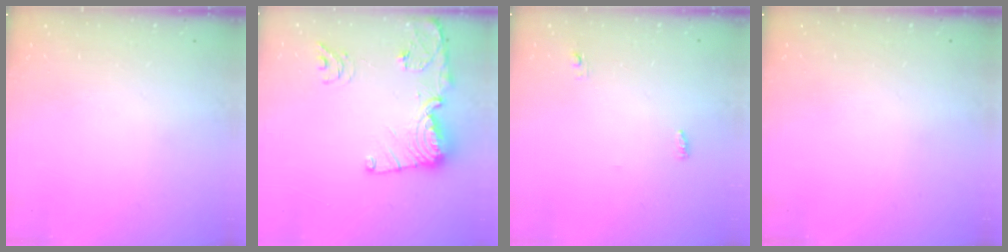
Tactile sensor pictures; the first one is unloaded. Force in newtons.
{"total": 14.6, "press": 14.6, "slide": 1.0}
{"total": 3.4, "press": 3.3, "slide": 0.9}
{"total": 0.0}